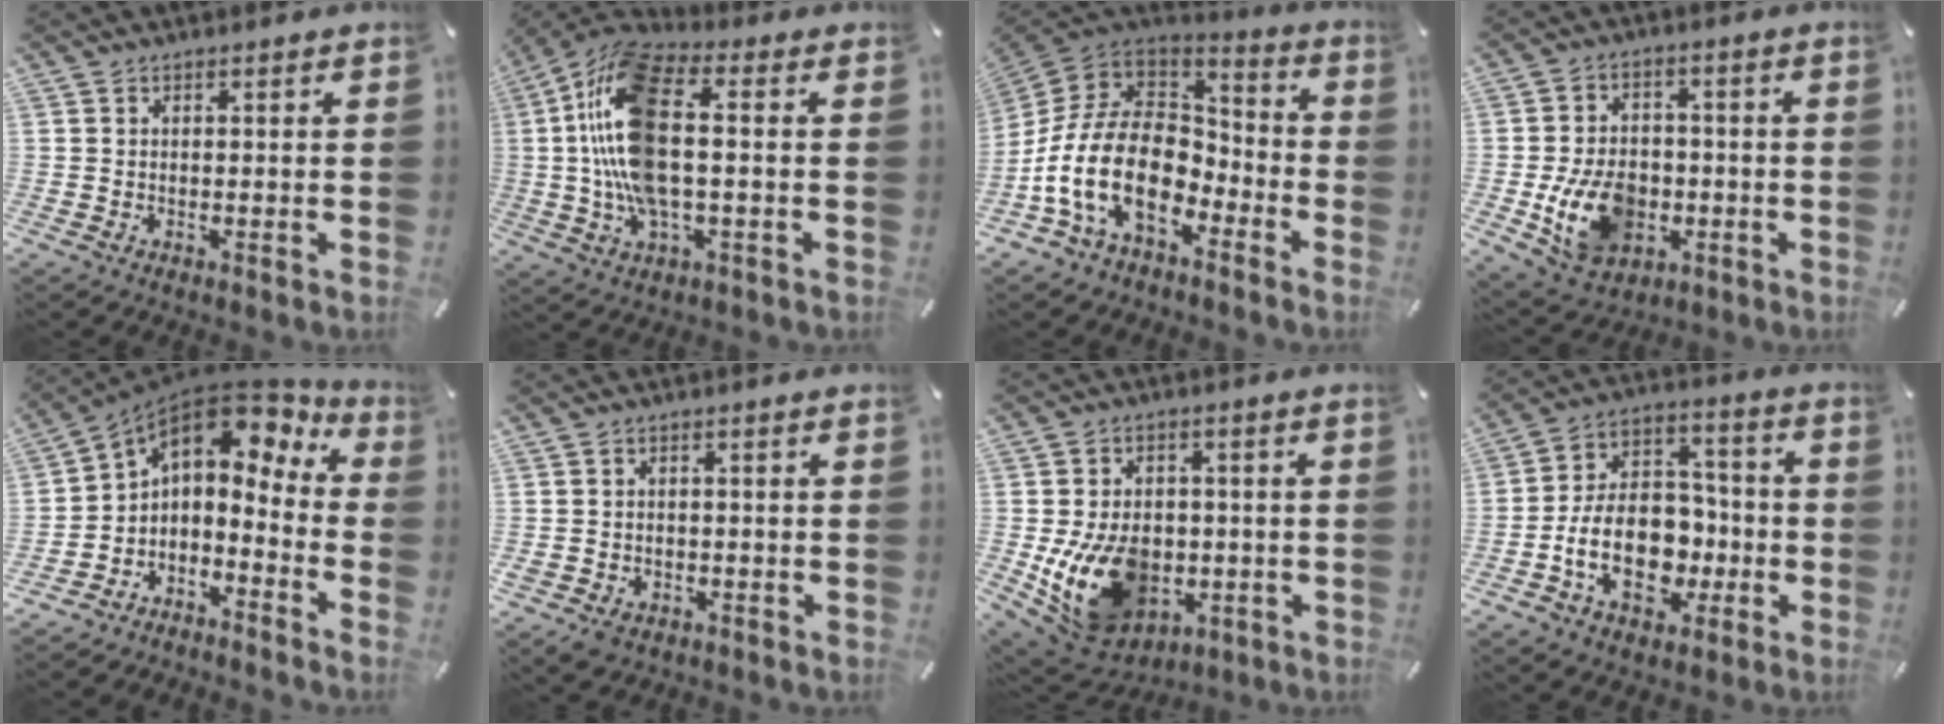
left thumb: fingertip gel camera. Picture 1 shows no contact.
{"total": 18.3, "force": [0.3, 8.4, 16.3], "torque": [-0.352, -0.006, -0.001]}
{"total": 20.0, "force": [-7.8, 13.0, 13.2], "torque": [-0.289, 0.024, -0.128]}
{"total": 12.3, "force": [-3.1, 9.2, 7.5], "torque": [-0.153, 0.010, -0.053]}
{"total": 6.5, "force": [2.8, 4.4, 4.0], "torque": [-0.073, -0.029, 0.049]}
{"total": 2.8, "force": [-1.1, 2.3, 1.1], "torque": [-0.029, 0.001, -0.023]}
{"total": 15.9, "force": [-2.9, 12.1, 9.8], "torque": [-0.205, 0.000, -0.043]}
{"total": 16.7, "force": [-5.0, 12.0, 10.5], "torque": [-0.202, 0.029, -0.081]}